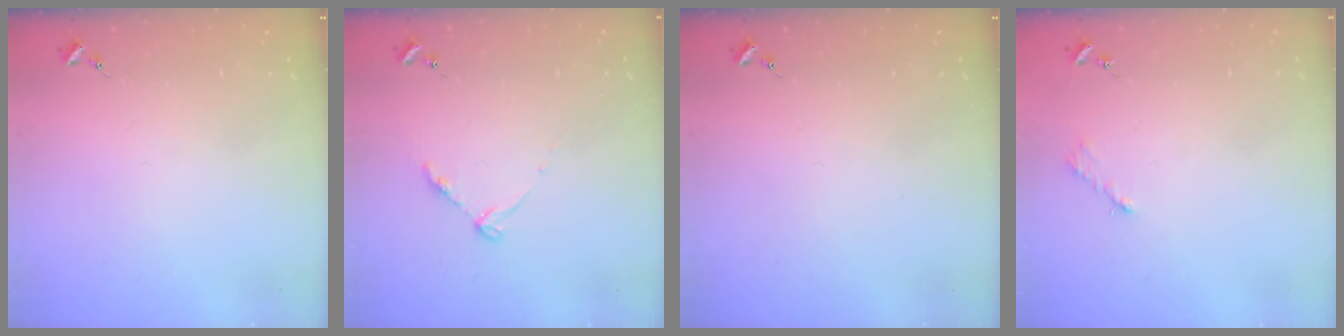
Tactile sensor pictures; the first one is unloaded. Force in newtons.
{"total": 5.6, "press": 5.5, "slide": 0.7}
{"total": 0.0}
{"total": 2.6, "press": 2.6, "slide": 0.4}